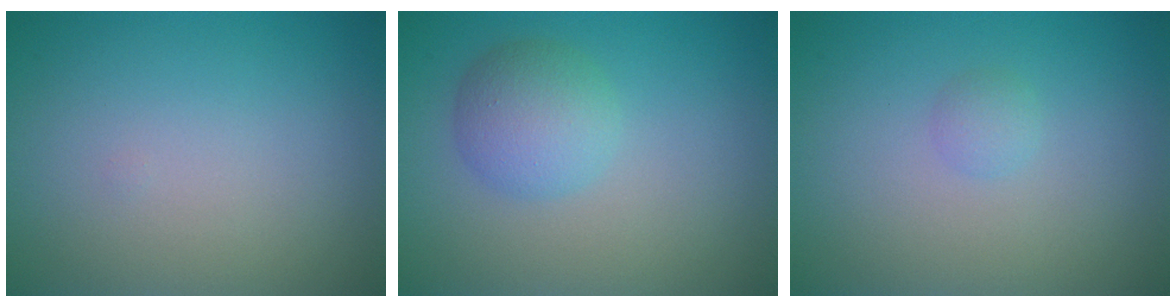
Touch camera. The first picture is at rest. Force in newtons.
{"total": 3.5, "press": 3.5, "slide": 0.1}
{"total": 0.9, "press": 0.9, "slide": 0.1}